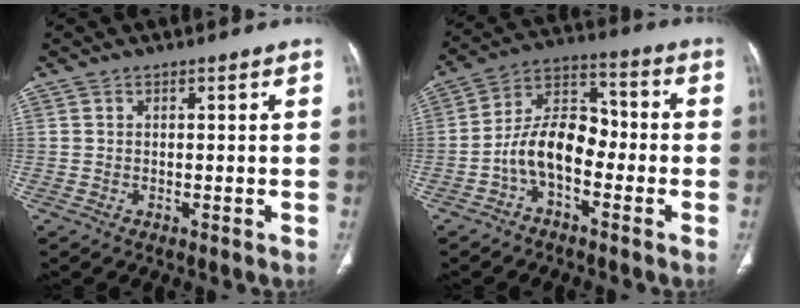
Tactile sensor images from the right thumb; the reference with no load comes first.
{"total": 11.0, "force": [-3.3, 6.4, 8.3], "torque": [-0.133, 0.049, -0.071]}